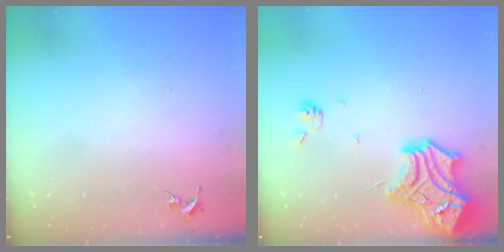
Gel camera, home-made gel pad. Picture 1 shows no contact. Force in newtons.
{"total": 19.1, "press": 19.0, "slide": 1.6}